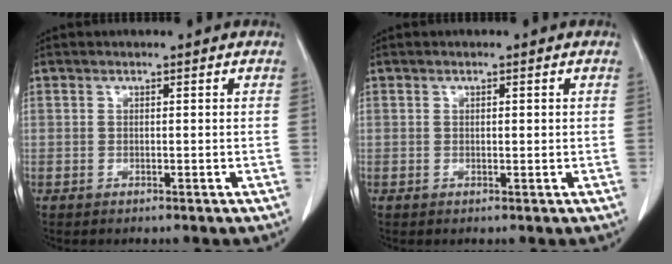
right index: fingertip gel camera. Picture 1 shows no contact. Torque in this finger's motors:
{"motor_torque": [-0.14, 0.10, -0.03, -0.01]}